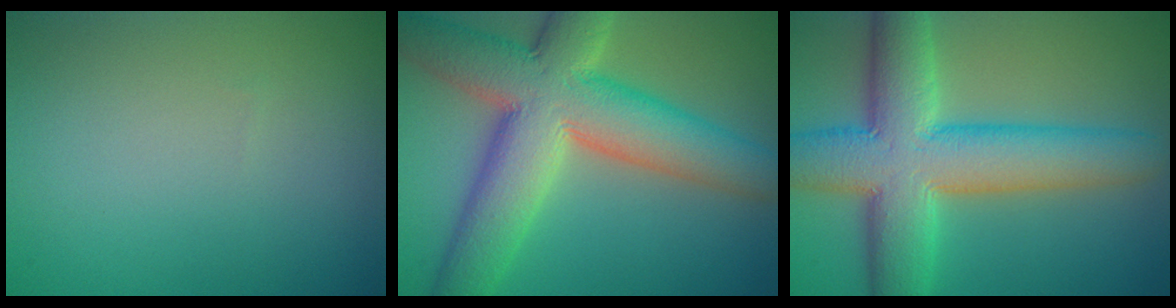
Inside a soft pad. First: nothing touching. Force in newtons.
{"total": 12.1, "press": 12.1, "slide": 0.9}
{"total": 10.9, "press": 10.9, "slide": 0.4}